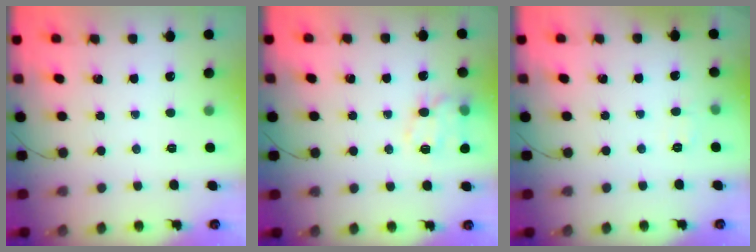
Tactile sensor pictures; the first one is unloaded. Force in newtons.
{"total": 12.9, "press": 12.9, "slide": 1.0}
{"total": 2.9, "press": 2.5, "slide": 1.4}